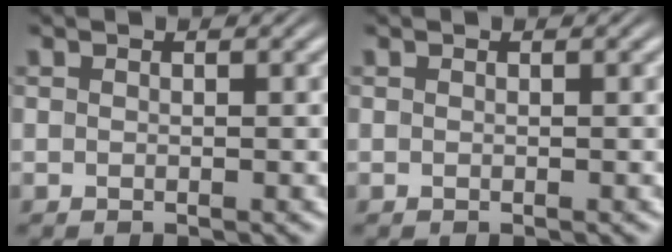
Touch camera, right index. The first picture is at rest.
{"total": 0.0}